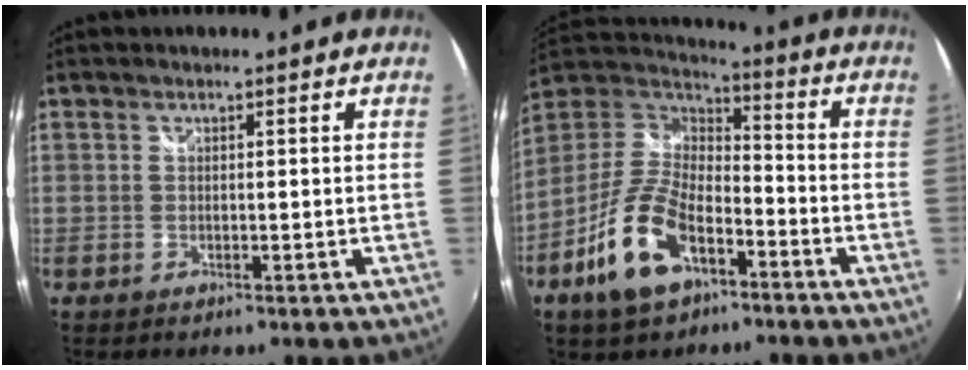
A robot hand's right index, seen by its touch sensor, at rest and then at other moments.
{"total": 16.1, "force": [-8.0, 8.1, 11.3], "torque": [-0.243, -0.007, -0.145]}